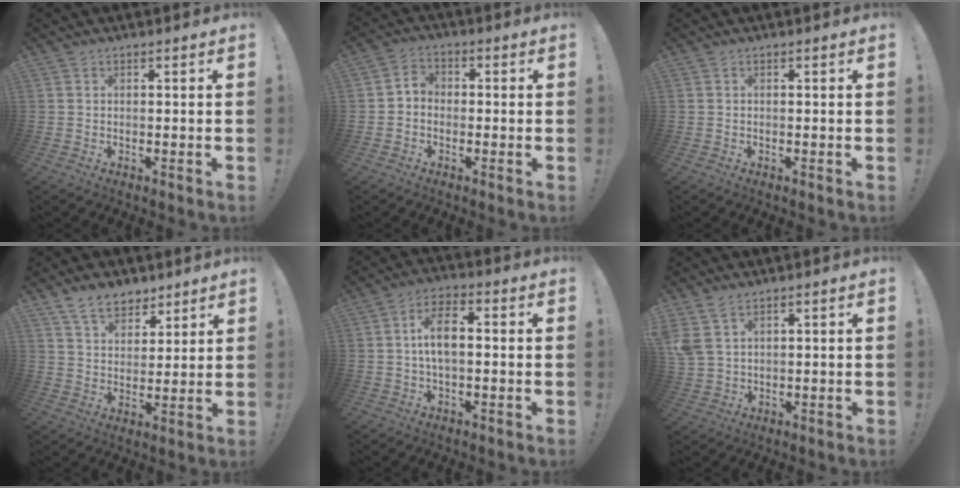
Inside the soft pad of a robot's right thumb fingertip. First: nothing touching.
{"total": 4.1, "force": [-2.0, 3.1, 2.0], "torque": [-0.034, 0.019, -0.033]}
{"total": 0.0}
{"total": 10.0, "force": [7.4, 5.7, 3.7], "torque": [-0.067, -0.041, 0.144]}
{"total": 8.2, "force": [0.3, 3.9, 7.2], "torque": [-0.125, 0.010, 0.005]}
{"total": 6.2, "force": [3.8, 3.2, 3.7], "torque": [-0.067, -0.011, 0.078]}